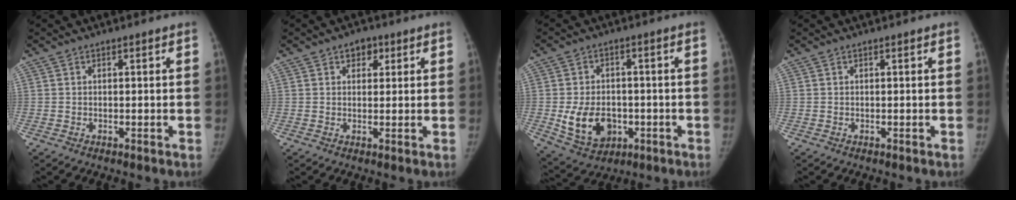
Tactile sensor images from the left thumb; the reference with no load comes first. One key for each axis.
{"total": 3.2, "fx": 1.6, "fy": 2.3, "fz": 1.5, "tx": 0.001, "ty": -0.004, "tz": 0.018}
{"total": 10.8, "fx": -2.3, "fy": 8.0, "fz": 6.9, "tx": -0.099, "ty": 0.006, "tz": -0.023}
{"total": 0.0}